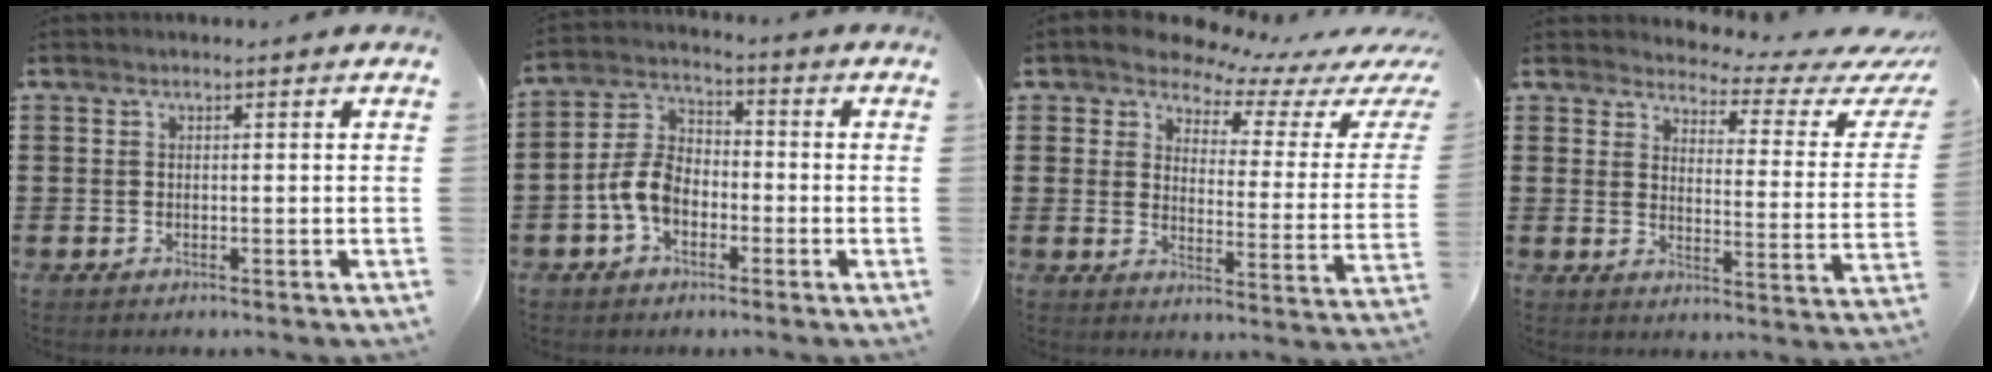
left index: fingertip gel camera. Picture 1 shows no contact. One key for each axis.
{"total": 6.9, "fx": -2.8, "fy": 4.5, "fz": 4.3, "tx": -0.121, "ty": 0.006, "tz": -0.065}
{"total": 5.7, "fx": 5.1, "fy": 2.0, "fz": 1.4, "tx": -0.045, "ty": -0.037, "tz": 0.085}
{"total": 3.5, "fx": 3.0, "fy": 0.9, "fz": 1.4, "tx": -0.034, "ty": -0.030, "tz": 0.042}